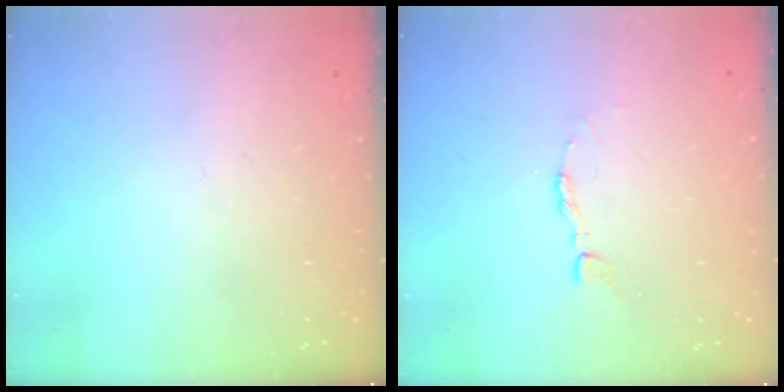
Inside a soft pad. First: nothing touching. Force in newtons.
{"total": 2.9, "press": 2.9, "slide": 0.2}